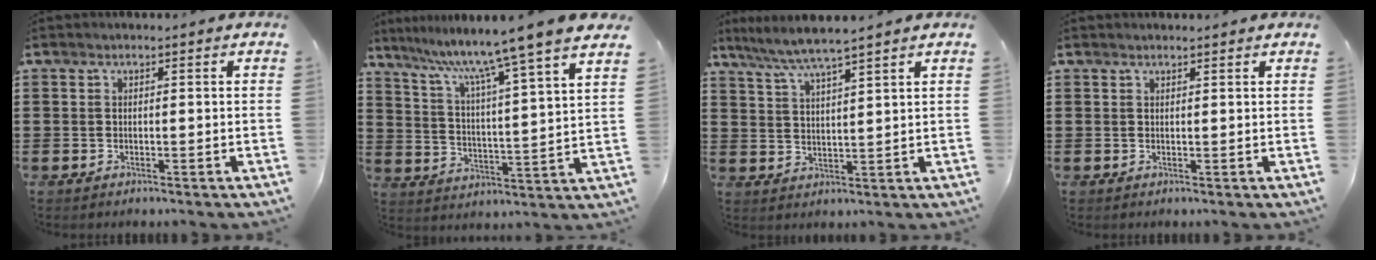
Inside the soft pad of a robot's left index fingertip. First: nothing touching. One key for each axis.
{"total": 9.1, "fx": 7.6, "fy": -2.0, "fz": 4.6, "tx": -0.110, "ty": -0.061, "tz": 0.113}
{"total": 5.1, "fx": 4.5, "fy": -0.6, "fz": 2.4, "tx": -0.060, "ty": -0.021, "tz": 0.077}
{"total": 0.8, "fx": 0.8, "fy": 0.0, "fz": 0.1, "tx": -0.003, "ty": 0.000, "tz": 0.015}